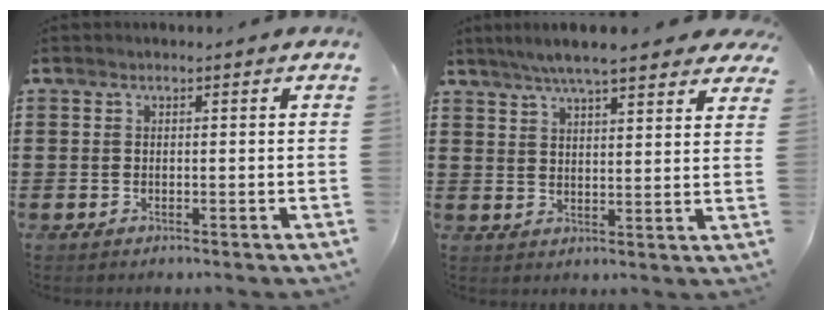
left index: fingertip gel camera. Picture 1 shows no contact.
{"total": 6.4, "force": [5.6, 0.4, 3.0], "torque": [-0.076, -0.012, 0.100]}